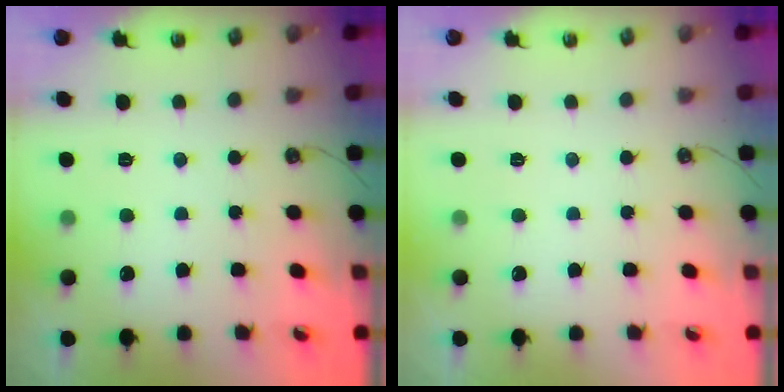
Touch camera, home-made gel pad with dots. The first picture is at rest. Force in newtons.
{"total": 0.0}